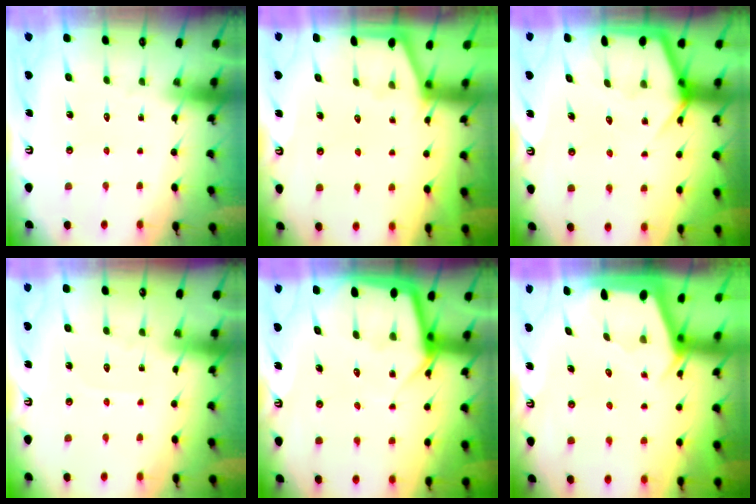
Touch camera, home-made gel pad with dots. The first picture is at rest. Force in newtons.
{"total": 1.1, "press": 1.1, "slide": 0.3}
{"total": 5.1, "press": 5.1, "slide": 0.5}
{"total": 2.5, "press": 2.5, "slide": 0.3}
{"total": 7.8, "press": 7.7, "slide": 0.7}
{"total": 2.1, "press": 2.0, "slide": 0.3}